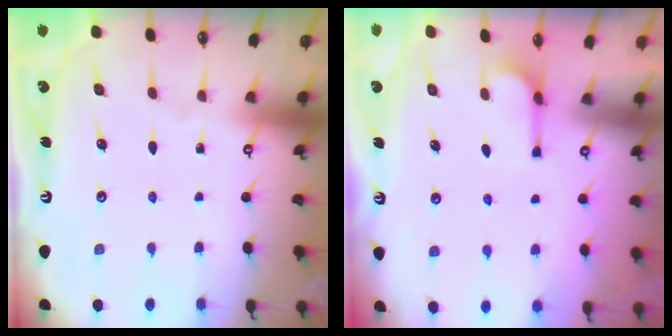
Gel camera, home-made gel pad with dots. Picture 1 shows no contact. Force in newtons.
{"total": 2.9, "press": 2.7, "slide": 1.1}